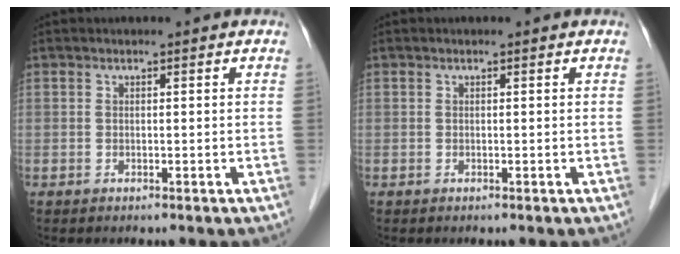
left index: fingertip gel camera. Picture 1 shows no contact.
{"total": 0.0}